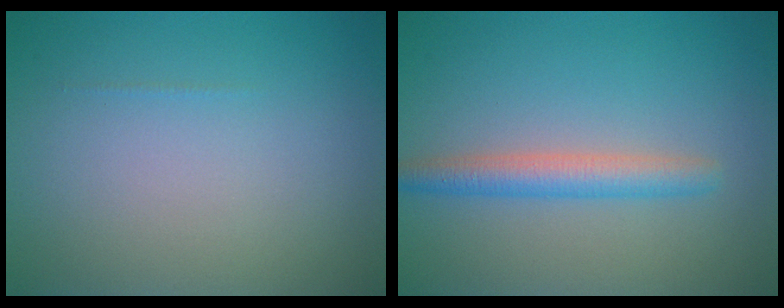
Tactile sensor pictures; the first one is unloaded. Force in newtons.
{"total": 2.9, "press": 2.9, "slide": 0.1}